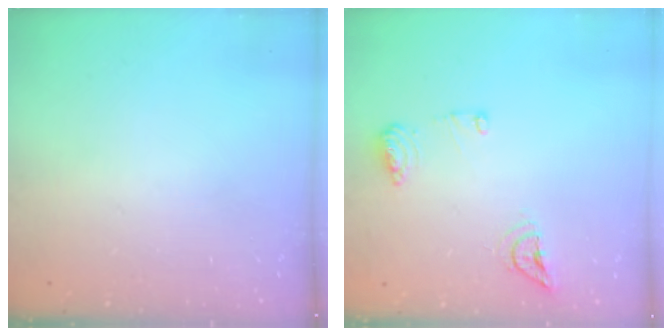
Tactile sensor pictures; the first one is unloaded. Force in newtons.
{"total": 8.5, "press": 8.5, "slide": 0.1}